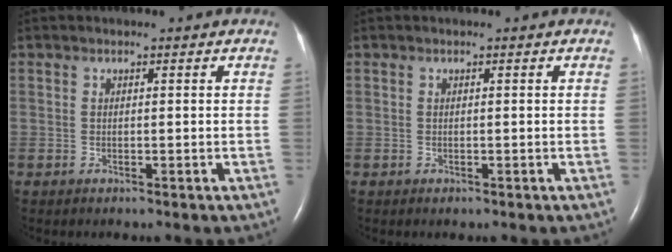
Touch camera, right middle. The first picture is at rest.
{"total": 0.0}